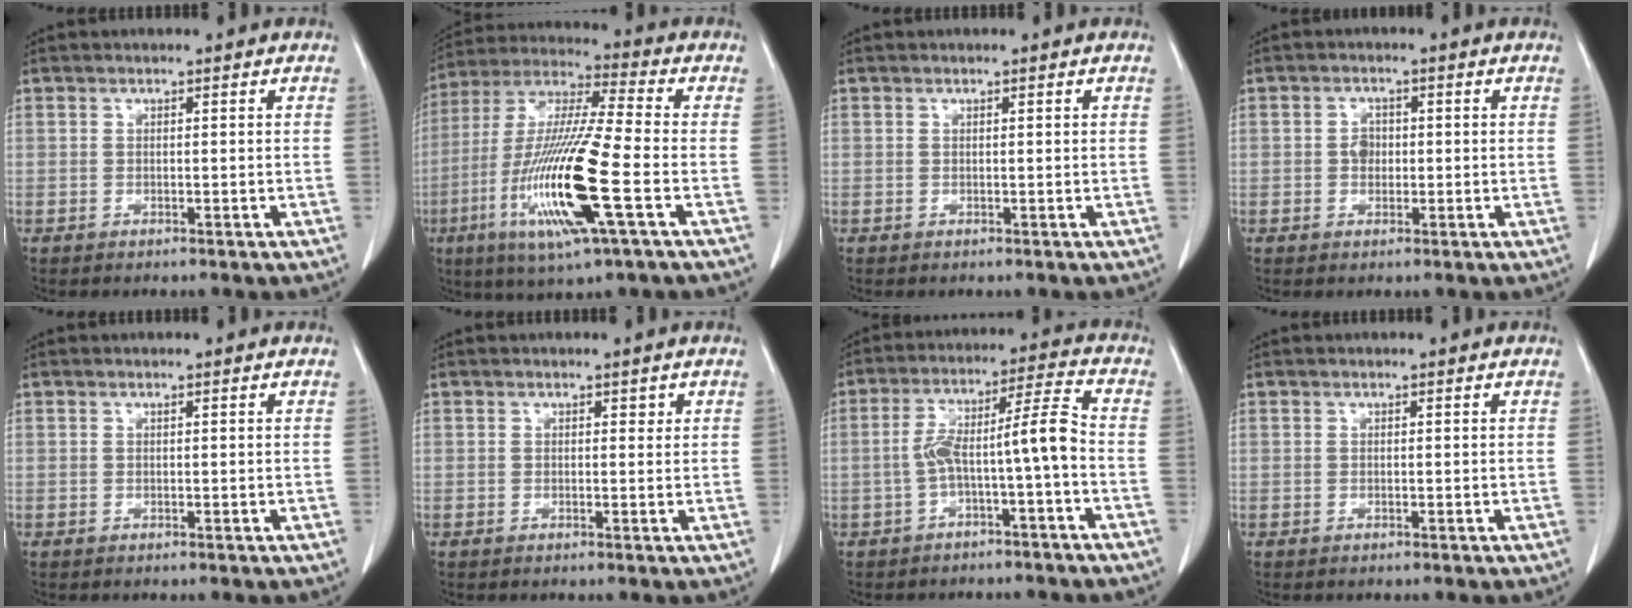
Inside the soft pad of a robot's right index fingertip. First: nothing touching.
{"total": 18.5, "force": [-5.7, 0.8, 17.6], "torque": [-0.369, -0.022, -0.110]}
{"total": 0.0}
{"total": 2.1, "force": [-0.2, 1.7, 1.3], "torque": [-0.019, 0.006, -0.004]}
{"total": 0.0}
{"total": 0.6, "force": [0.3, 0.4, 0.3], "torque": [-0.005, 0.001, 0.004]}
{"total": 8.4, "force": [-2.5, -0.1, 8.1], "torque": [-0.140, 0.038, -0.040]}
{"total": 0.0}